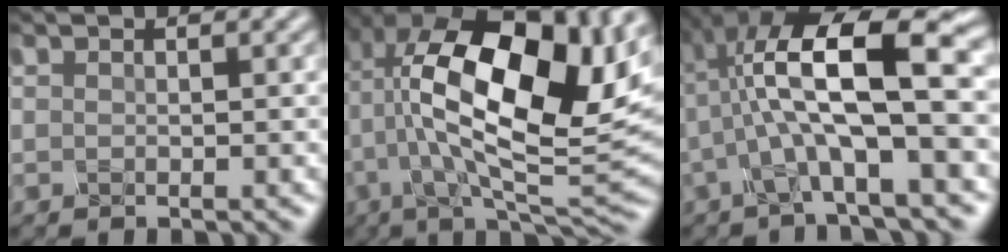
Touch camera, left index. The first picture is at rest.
{"total": 16.0, "force": [1.4, 6.6, 14.5], "torque": [-0.256, 0.007, 0.040]}
{"total": 9.3, "force": [-0.6, 2.0, 9.0], "torque": [-0.166, 0.009, 0.009]}